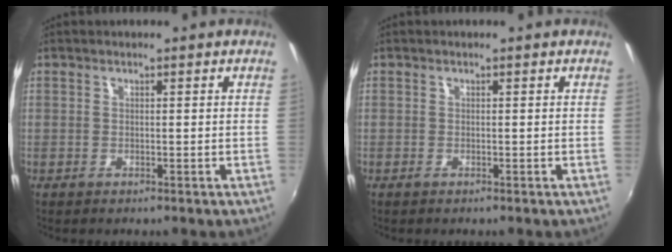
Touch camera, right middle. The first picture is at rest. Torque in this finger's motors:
{"motor_torque": [0.45, -0.19, 0.13, 0.01]}